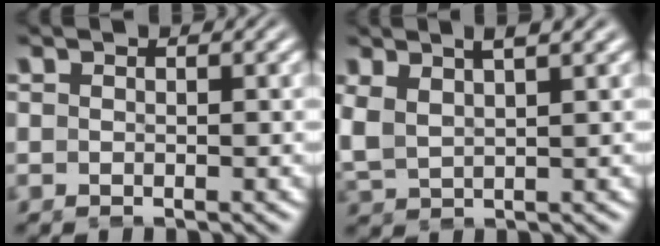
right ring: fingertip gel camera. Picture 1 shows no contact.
{"total": 3.4, "force": [1.6, 1.9, 2.3], "torque": [-0.060, 0.001, 0.035]}